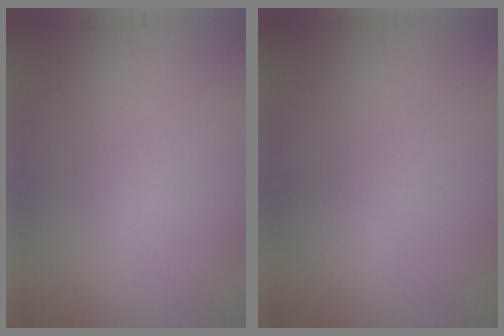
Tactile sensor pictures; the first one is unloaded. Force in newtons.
{"total": 0.7, "press": 0.7, "slide": 0.0}